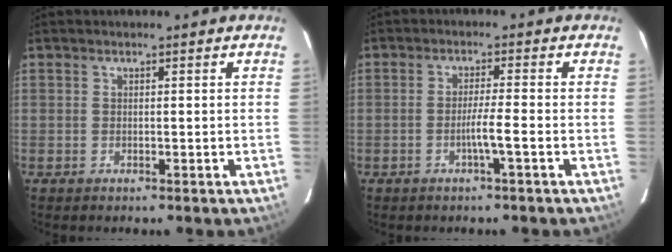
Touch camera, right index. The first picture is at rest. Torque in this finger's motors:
{"motor_torque": [0.57, -0.16, 0.36, 0.06]}